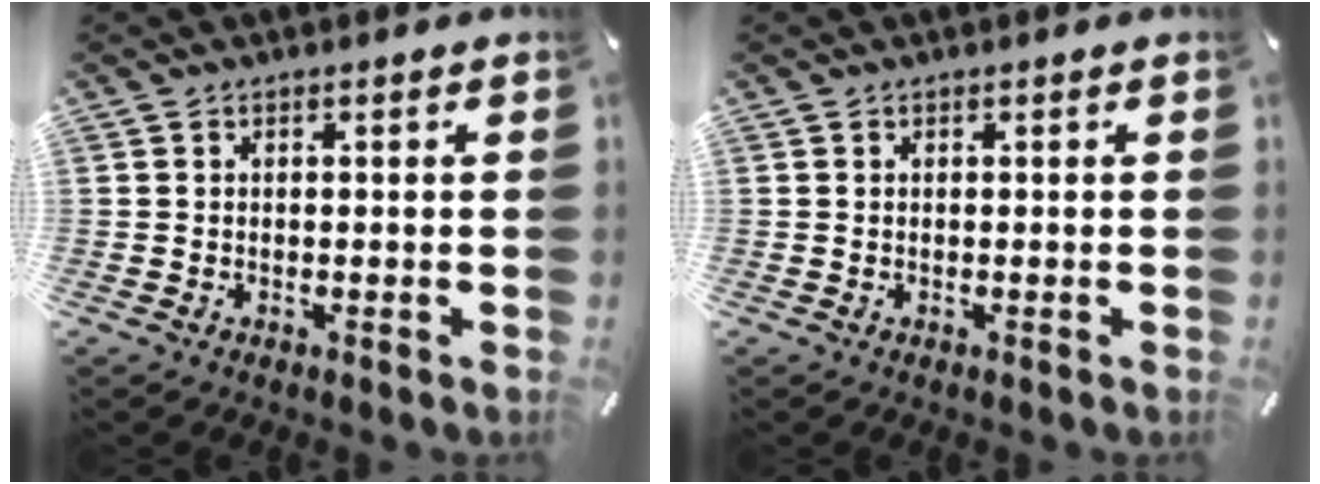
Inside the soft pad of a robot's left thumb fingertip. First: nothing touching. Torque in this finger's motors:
{"motor_torque": [-0.01, -0.02, 0.01, -0.01, 0.00]}